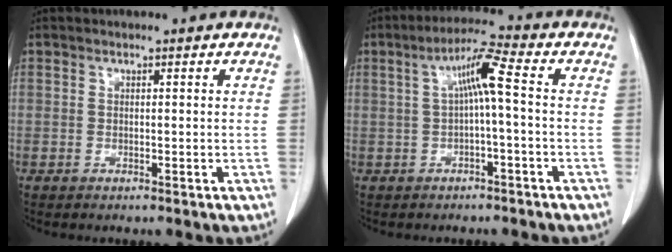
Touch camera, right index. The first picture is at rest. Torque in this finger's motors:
{"motor_torque": [0.66, -0.18, 0.35, 0.11]}